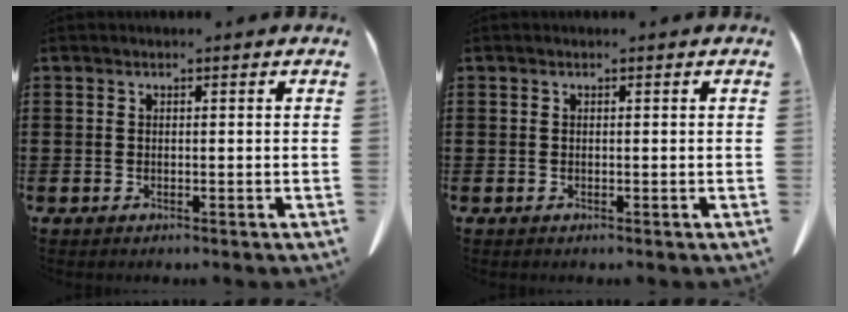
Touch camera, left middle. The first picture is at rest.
{"total": 0.0}